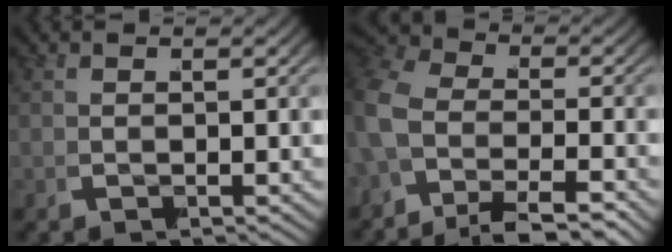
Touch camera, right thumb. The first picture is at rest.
{"total": 6.5, "force": [-2.4, 4.4, 4.1], "torque": [-0.070, -0.013, -0.045]}